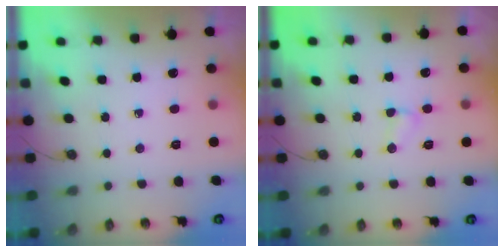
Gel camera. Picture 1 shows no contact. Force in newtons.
{"total": 2.6, "press": 2.6, "slide": 0.4}